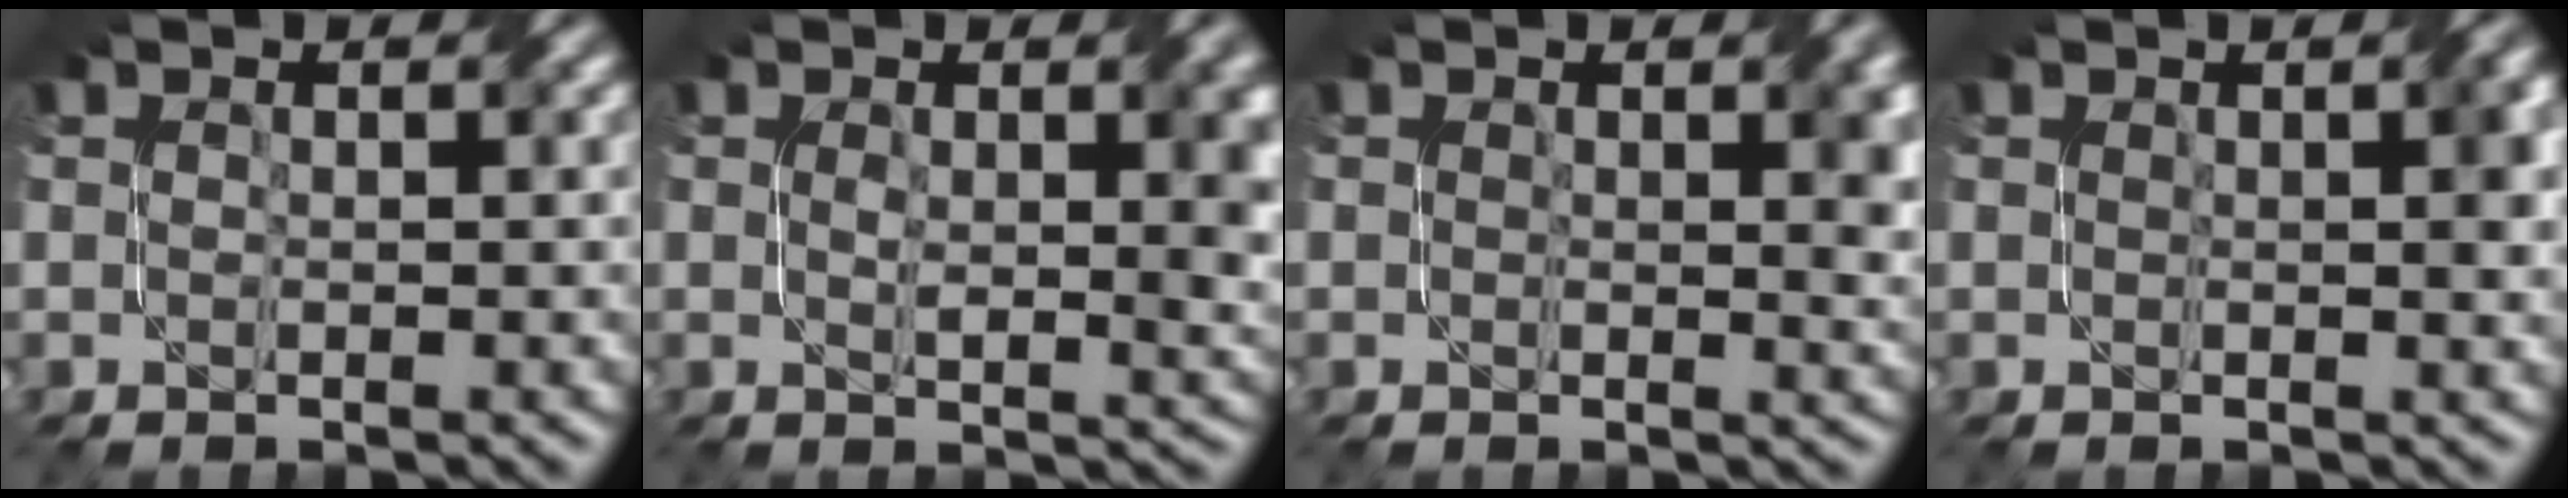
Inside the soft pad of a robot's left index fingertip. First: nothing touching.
{"total": 4.6, "force": [0.7, 1.8, 4.1], "torque": [-0.058, -0.003, 0.016]}
{"total": 3.3, "force": [0.8, 1.4, 2.8], "torque": [-0.031, -0.002, 0.013]}
{"total": 2.3, "force": [0.6, 0.6, 2.2], "torque": [-0.026, 0.005, 0.010]}